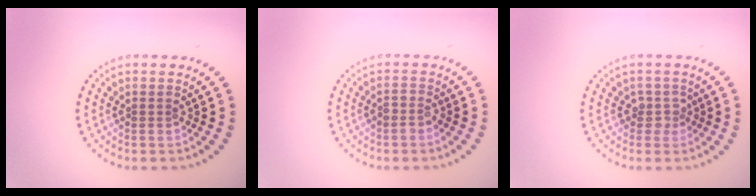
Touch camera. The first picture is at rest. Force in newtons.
{"total": 1.1, "press": 1.0, "slide": 0.5}
{"total": 1.5, "press": 1.1, "slide": 1.0}